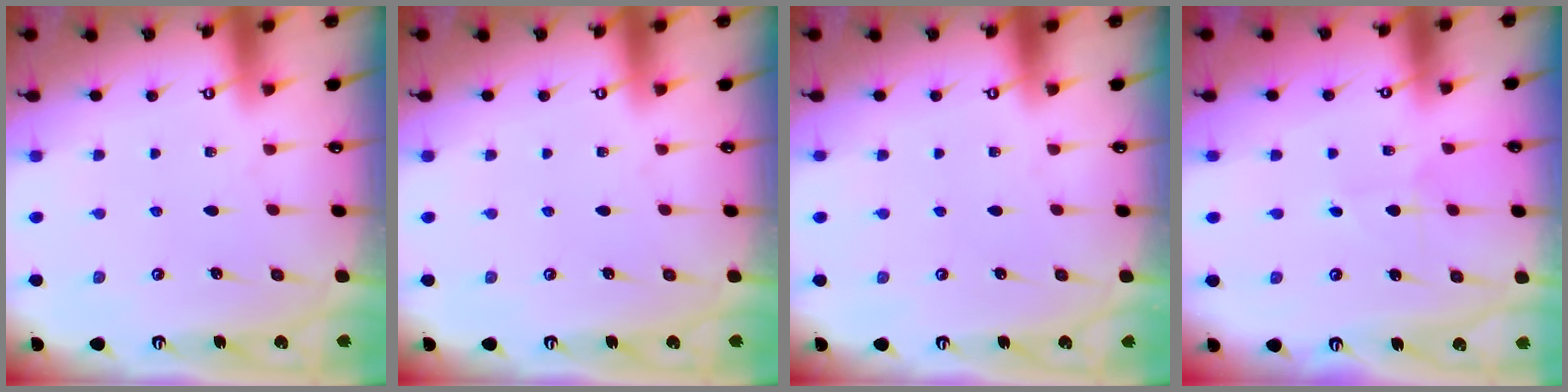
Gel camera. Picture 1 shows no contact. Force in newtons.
{"total": 0.0}
{"total": 0.0}
{"total": 2.5, "press": 2.5, "slide": 0.1}